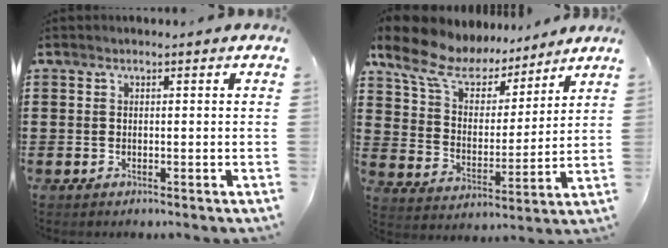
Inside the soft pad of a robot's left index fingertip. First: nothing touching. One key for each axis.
{"total": 9.7, "fx": 8.0, "fy": 3.8, "fz": 3.9, "tx": -0.116, "ty": -0.036, "tz": 0.144}